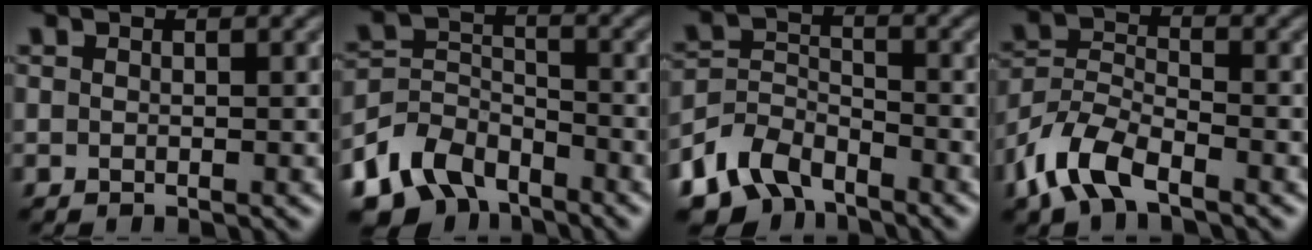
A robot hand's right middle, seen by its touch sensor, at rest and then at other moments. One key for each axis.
{"total": 7.3, "fx": -5.6, "fy": 4.1, "fz": 2.3, "tx": -0.041, "ty": -0.006, "tz": -0.117}
{"total": 6.2, "fx": -4.9, "fy": 3.3, "fz": 1.9, "tx": -0.035, "ty": -0.006, "tz": -0.105}
{"total": 5.7, "fx": -3.8, "fy": 2.5, "fz": 3.3, "tx": -0.071, "ty": -0.003, "tz": -0.087}